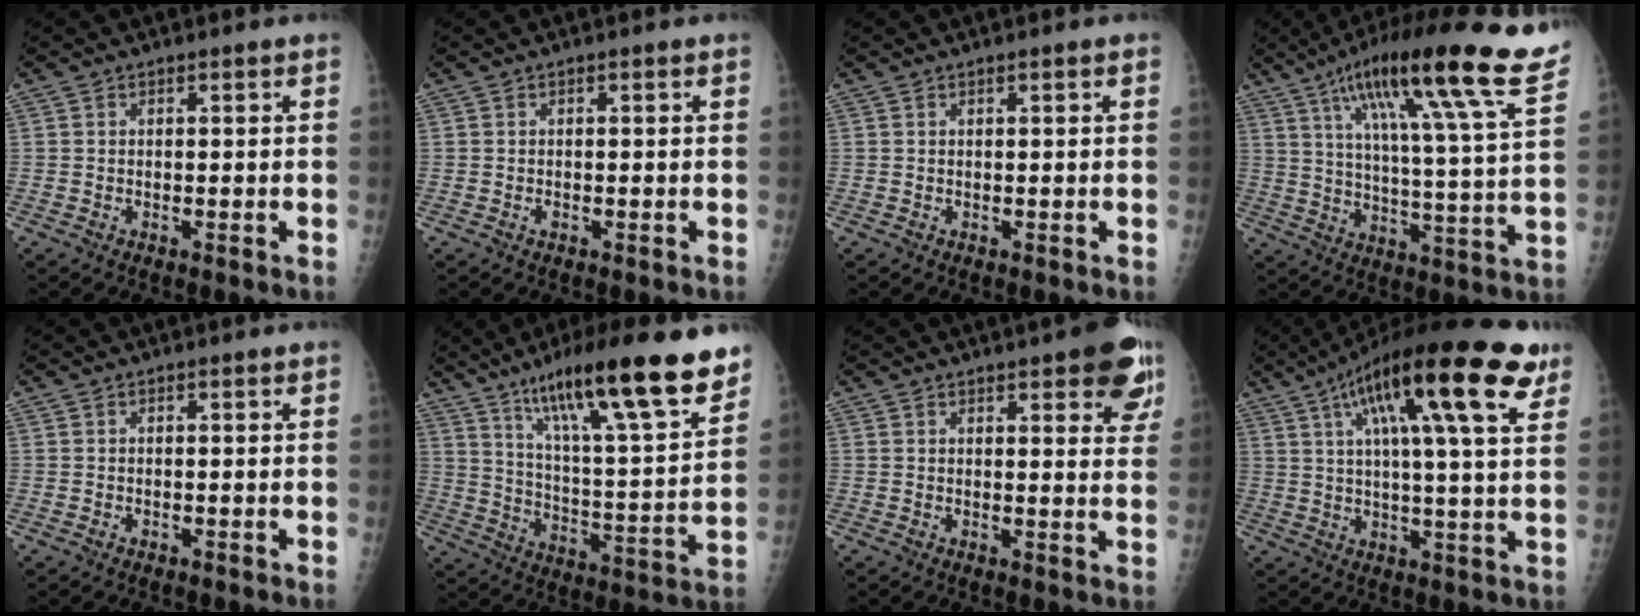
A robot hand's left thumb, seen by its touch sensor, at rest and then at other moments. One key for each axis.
{"total": 0.8, "fx": -0.3, "fy": 0.4, "fz": 0.6, "tx": -0.006, "ty": 0.003, "tz": -0.006}
{"total": 0.6, "fx": 0.2, "fy": 0.1, "fz": 0.5, "tx": -0.011, "ty": 0.001, "tz": 0.003}
{"total": 25.2, "fx": 15.9, "fy": 2.1, "fz": 19.5, "tx": -0.291, "ty": -0.043, "tz": 0.234}
{"total": 0.6, "fx": -0.2, "fy": 0.4, "fz": 0.4, "tx": -0.004, "ty": 0.005, "tz": -0.003}
{"total": 24.8, "fx": 16.3, "fy": 4.0, "fz": 18.3, "tx": -0.273, "ty": -0.058, "tz": 0.267}
{"total": 10.4, "fx": 5.7, "fy": 3.3, "fz": 8.0, "tx": -0.063, "ty": -0.019, "tz": 0.063}
{"total": 23.7, "fx": 11.5, "fy": 5.1, "fz": 20.1, "tx": -0.308, "ty": 0.002, "tz": 0.171}